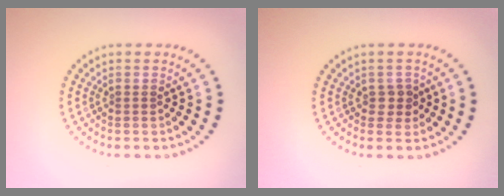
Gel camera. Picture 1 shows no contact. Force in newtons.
{"total": 1.4, "press": 1.3, "slide": 0.4}